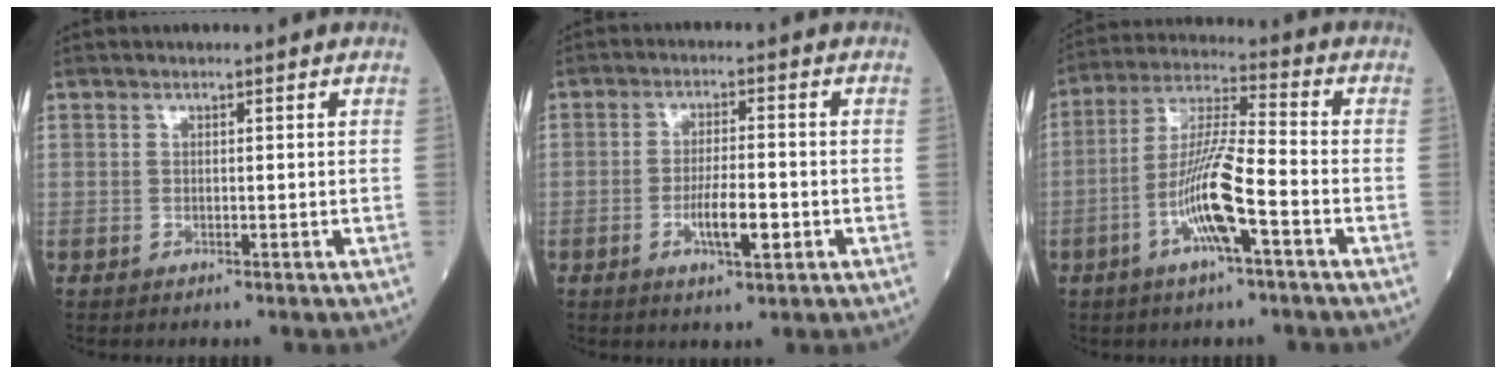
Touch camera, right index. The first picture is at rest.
{"total": 5.5, "force": [-1.8, 1.0, 5.1], "torque": [-0.092, -0.003, -0.030]}
{"total": 10.9, "force": [-4.1, 0.8, 10.1], "torque": [-0.199, 0.002, -0.081]}